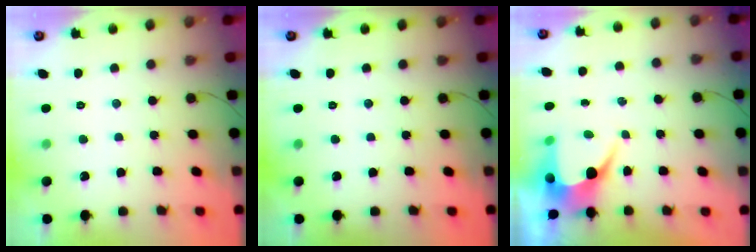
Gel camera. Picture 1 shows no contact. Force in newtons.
{"total": 0.0}
{"total": 6.5, "press": 6.5, "slide": 0.5}